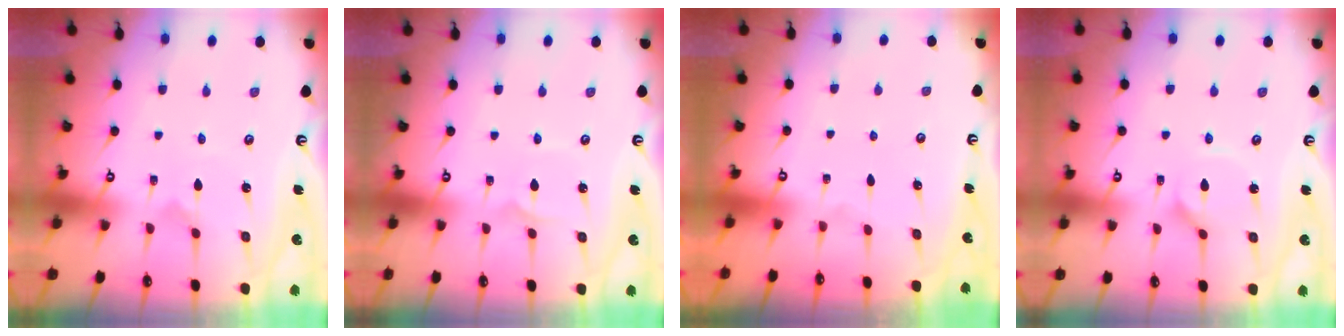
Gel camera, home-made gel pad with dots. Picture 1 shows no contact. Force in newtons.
{"total": 1.7, "press": 1.7, "slide": 0.1}
{"total": 0.0}
{"total": 2.4, "press": 2.4, "slide": 0.3}